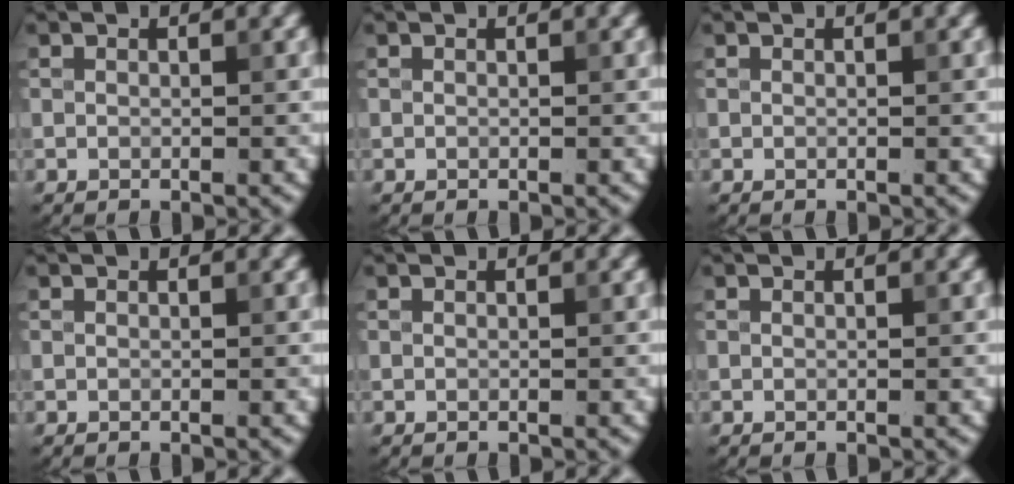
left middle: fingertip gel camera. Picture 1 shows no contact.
{"total": 0.0}
{"total": 0.0}
{"total": 0.0}
{"total": 0.0}
{"total": 0.0}